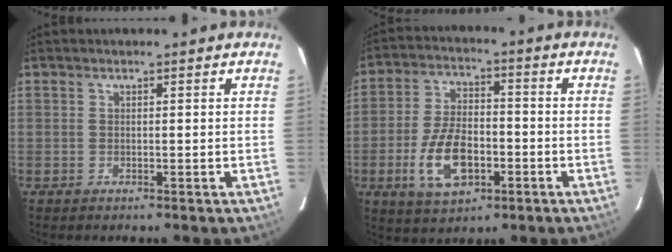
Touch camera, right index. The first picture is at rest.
{"total": 12.0, "force": [-4.2, 6.6, 9.1], "torque": [-0.189, 0.004, -0.066]}